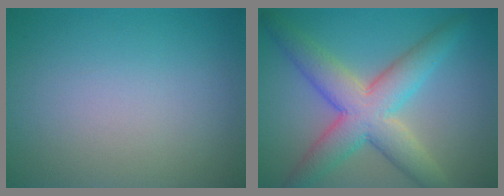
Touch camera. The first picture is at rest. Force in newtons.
{"total": 7.5, "press": 7.5, "slide": 0.3}